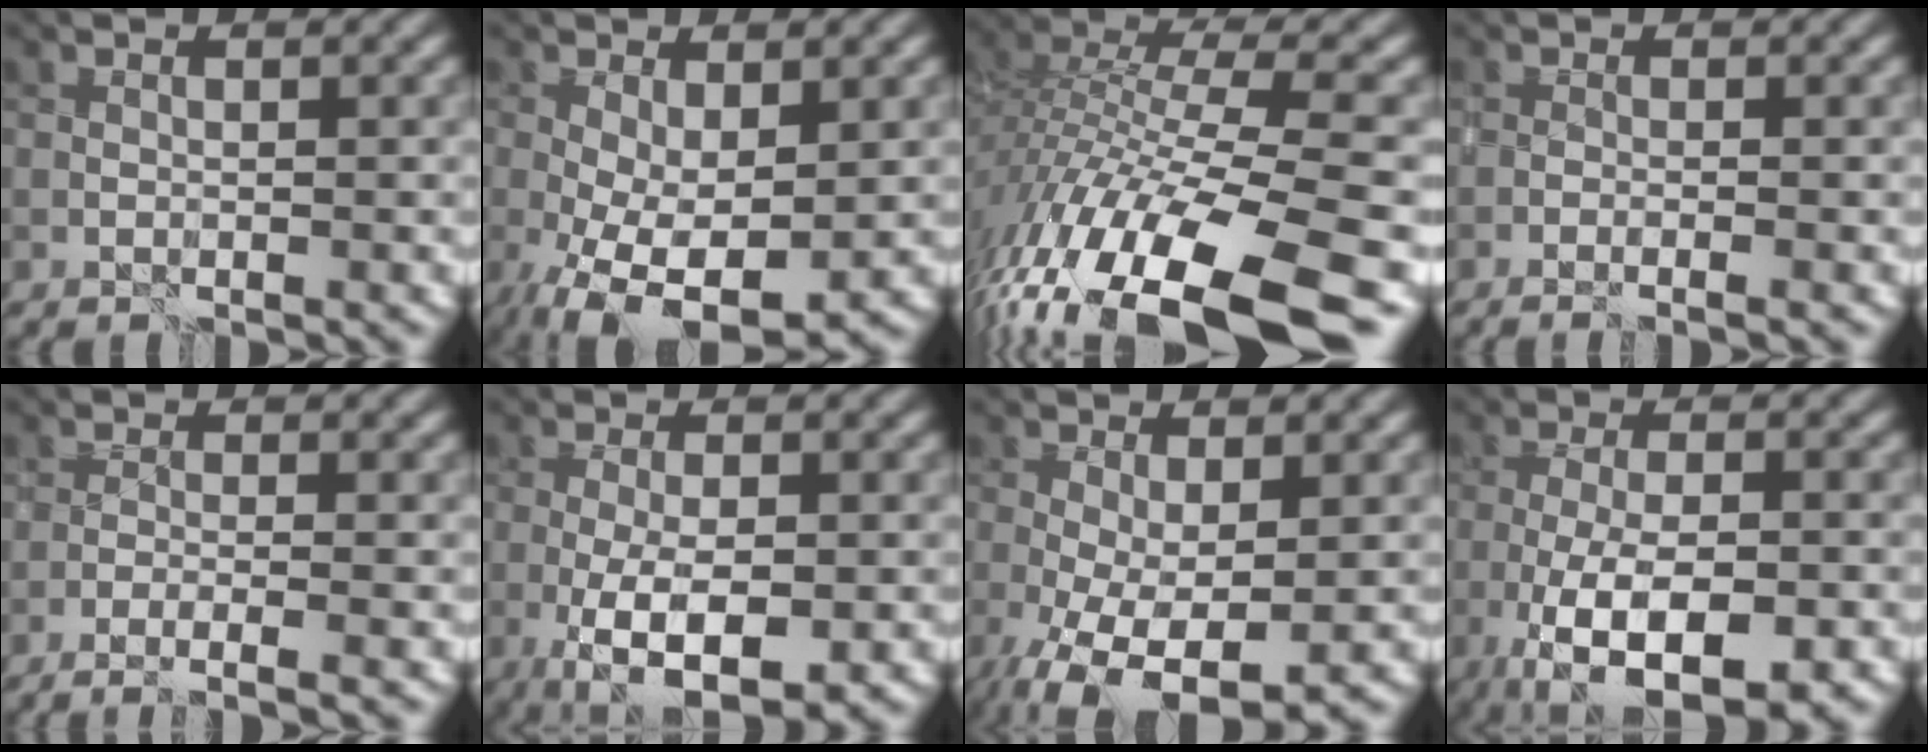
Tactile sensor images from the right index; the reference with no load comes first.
{"total": 7.9, "force": [-2.6, 3.8, 6.4], "torque": [-0.134, -0.028, -0.030]}
{"total": 16.3, "force": [-10.3, 5.1, 11.6], "torque": [-0.240, -0.020, -0.163]}
{"total": 2.0, "force": [-1.0, 0.5, 1.6], "torque": [-0.021, 0.003, -0.025]}
{"total": 3.1, "force": [-1.9, 0.6, 2.5], "torque": [-0.039, 0.003, -0.043]}
{"total": 7.1, "force": [-2.5, 2.7, 6.1], "torque": [-0.114, -0.011, -0.037]}
{"total": 7.3, "force": [-2.9, 3.0, 6.0], "torque": [-0.126, -0.026, -0.041]}
{"total": 9.9, "force": [-4.7, 3.9, 7.7], "torque": [-0.148, -0.022, -0.075]}